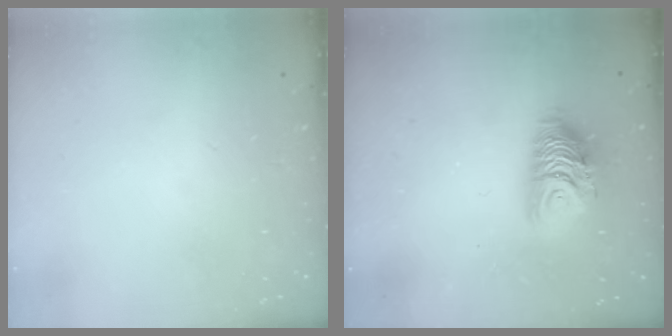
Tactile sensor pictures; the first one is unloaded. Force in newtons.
{"total": 10.0, "press": 10.0, "slide": 0.7}